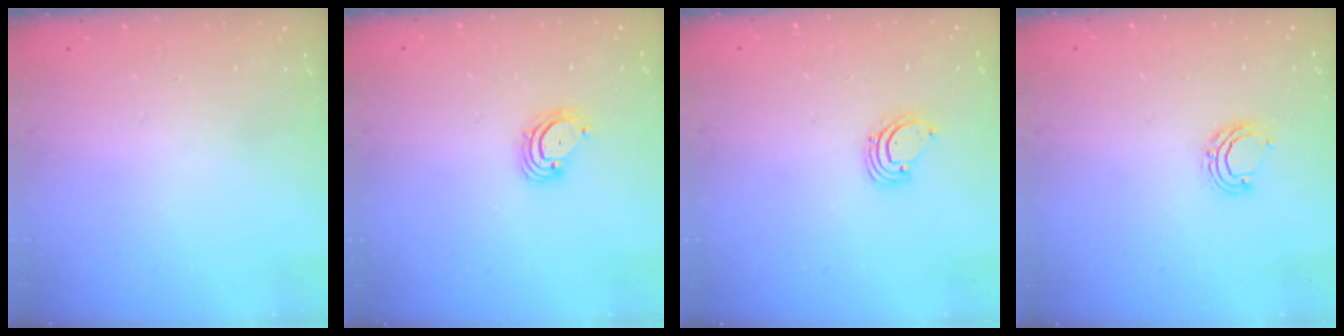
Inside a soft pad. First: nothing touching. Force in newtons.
{"total": 3.4, "press": 3.4, "slide": 0.2}
{"total": 1.6, "press": 1.6, "slide": 0.1}
{"total": 5.6, "press": 5.6, "slide": 1.0}